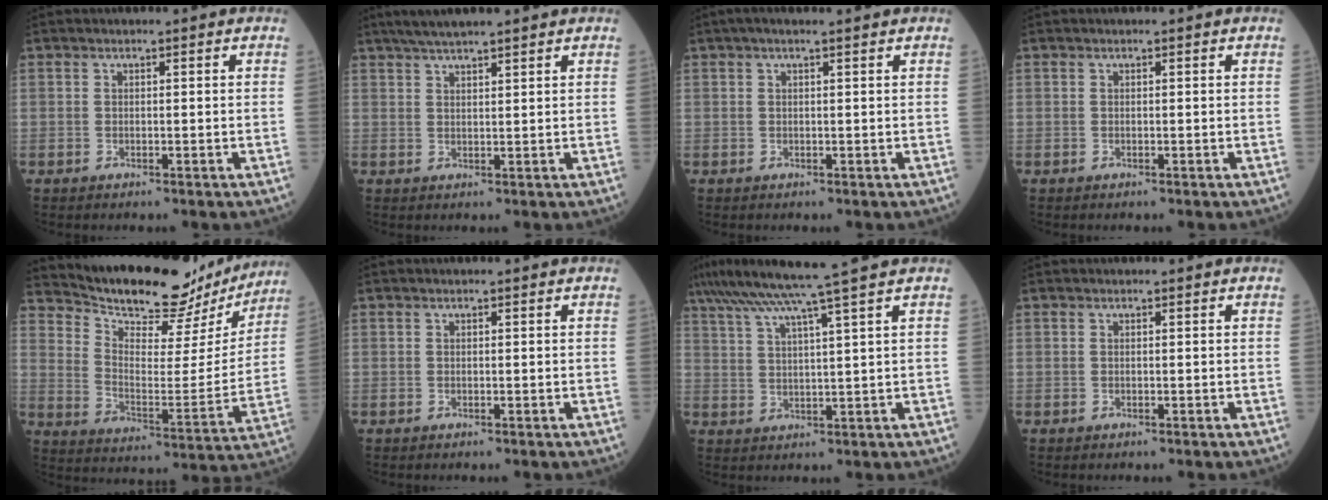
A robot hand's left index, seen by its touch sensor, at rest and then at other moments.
{"total": 7.0, "force": [5.7, 0.3, 4.0], "torque": [-0.063, 0.034, 0.094]}
{"total": 3.5, "force": [2.6, -0.1, 2.3], "torque": [-0.037, 0.028, 0.039]}
{"total": 0.0}
{"total": 20.8, "force": [19.1, 5.5, 6.0], "torque": [-0.096, -0.028, 0.267]}
{"total": 0.0}
{"total": 12.0, "force": [9.4, -2.3, 7.2], "torque": [-0.121, 0.010, 0.147]}
{"total": 0.0}